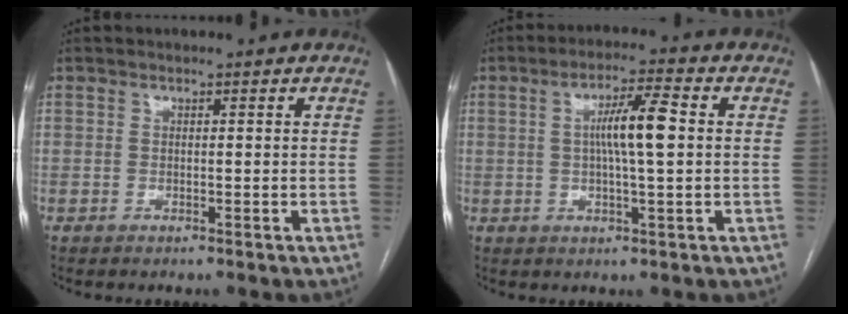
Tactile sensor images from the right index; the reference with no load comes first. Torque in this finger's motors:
{"motor_torque": [1.03, 0.05, 0.26, 0.10]}